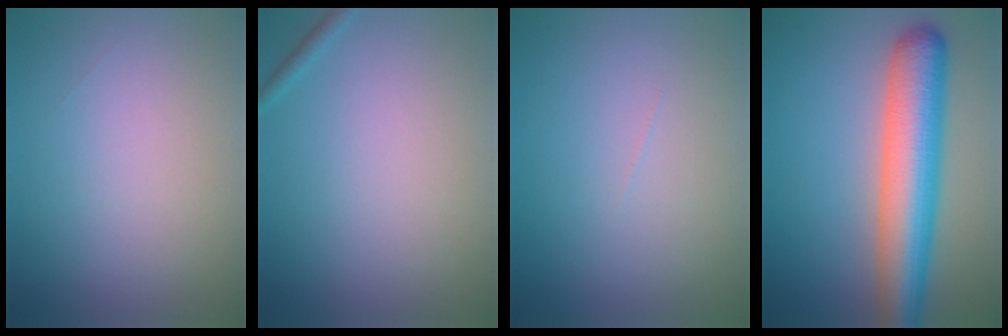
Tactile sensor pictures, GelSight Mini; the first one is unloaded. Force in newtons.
{"total": 0.7, "press": 0.7, "slide": 0.0}
{"total": 0.0}
{"total": 8.9, "press": 8.8, "slide": 0.3}